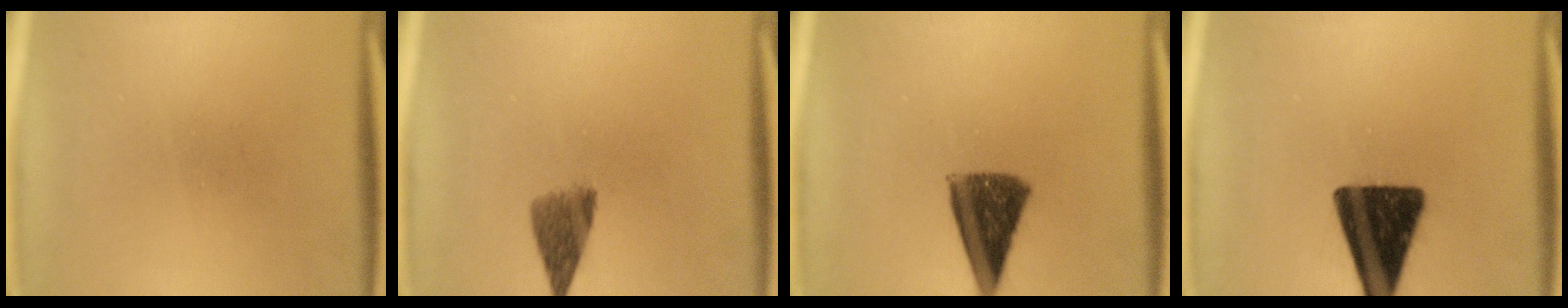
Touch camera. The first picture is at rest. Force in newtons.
{"total": 4.3}
{"total": 10.0}
{"total": 16.5}